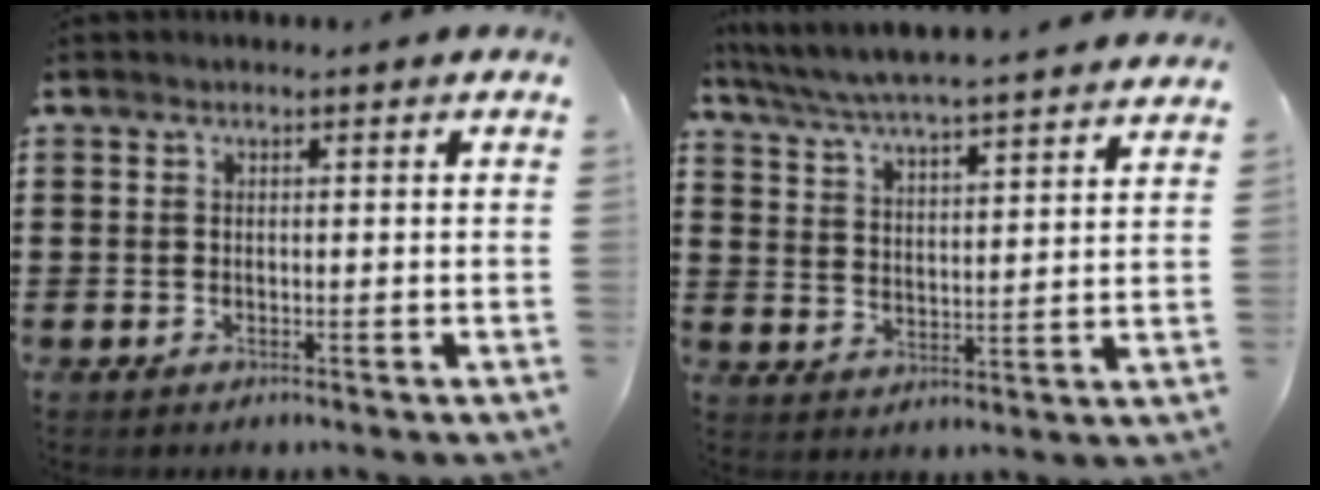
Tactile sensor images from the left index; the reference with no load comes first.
{"total": 5.1, "force": [4.9, -0.5, 1.3], "torque": [-0.049, -0.037, 0.078]}